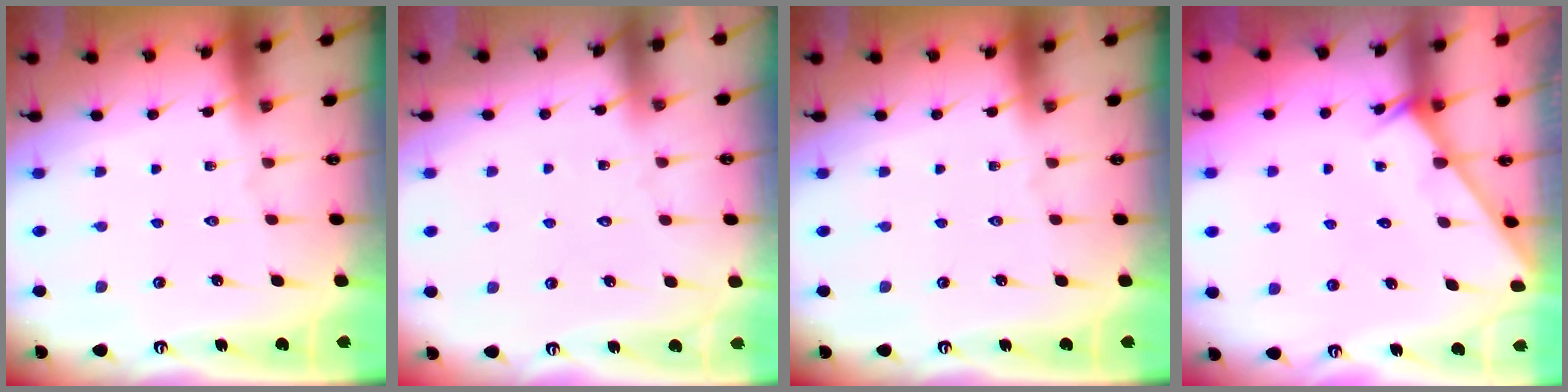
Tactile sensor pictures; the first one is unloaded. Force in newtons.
{"total": 3.7, "press": 3.7, "slide": 0.4}
{"total": 0.0}
{"total": 2.9, "press": 2.9, "slide": 0.1}